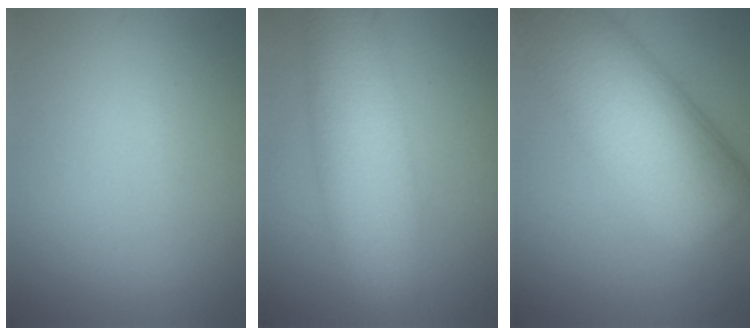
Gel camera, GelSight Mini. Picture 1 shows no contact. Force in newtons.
{"total": 8.5, "press": 8.5, "slide": 0.3}
{"total": 13.0, "press": 12.9, "slide": 0.7}